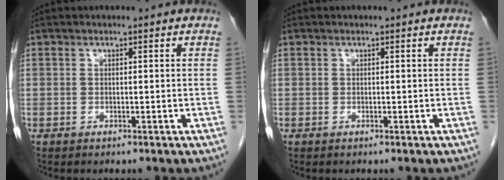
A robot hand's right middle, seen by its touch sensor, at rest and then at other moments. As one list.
[{"total": 0.0}]